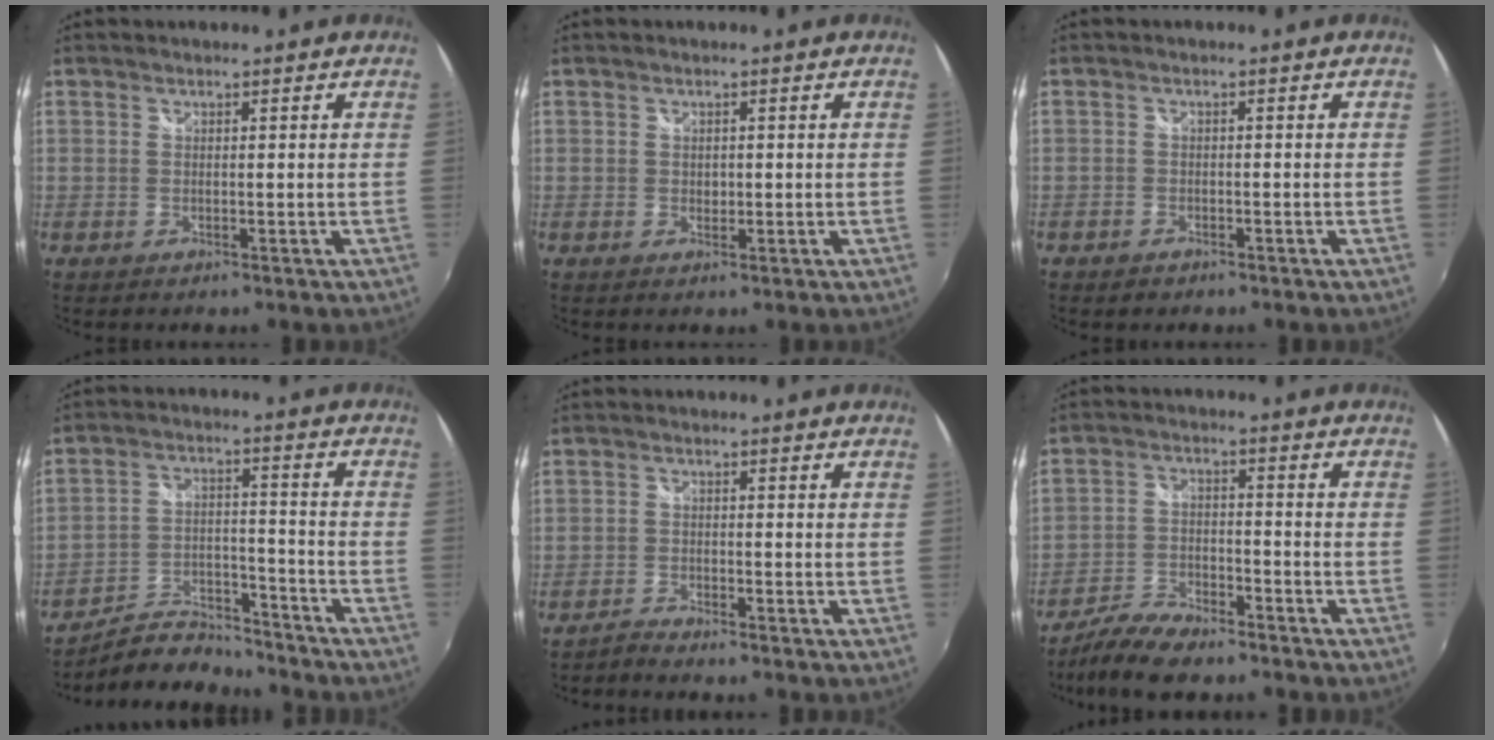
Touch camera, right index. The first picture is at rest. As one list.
[{"total": 1.1, "force": [0.0, 0.9, 0.7], "torque": [-0.008, 0.001, 0.001]}, {"total": 2.2, "force": [-1.5, 1.5, 0.3], "torque": [-0.013, -0.001, -0.025]}, {"total": 11.2, "force": [-10.6, 2.8, 2.2], "torque": [-0.059, 0.011, -0.176]}, {"total": 2.3, "force": [-2.3, 0.1, 0.3], "torque": [-0.016, -0.006, -0.049]}, {"total": 9.1, "force": [-7.7, 2.6, 4.0], "torque": [-0.097, -0.008, -0.143]}]